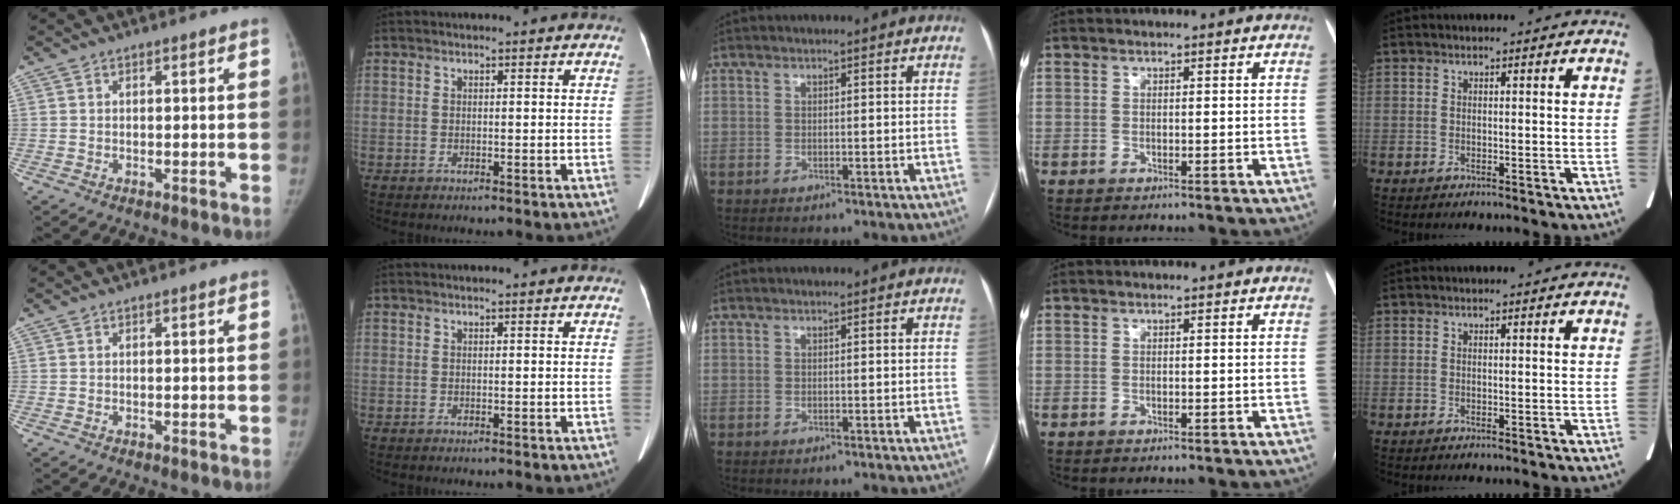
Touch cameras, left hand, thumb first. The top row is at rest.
{}